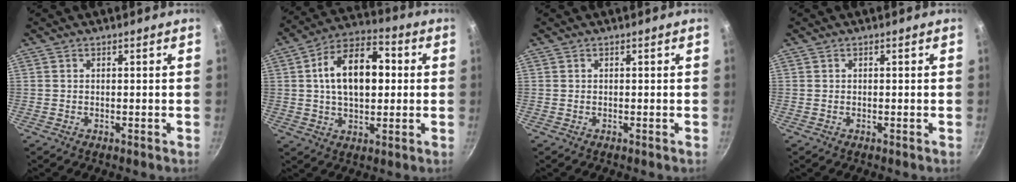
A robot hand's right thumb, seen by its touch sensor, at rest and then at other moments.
{"total": 15.5, "force": [1.9, 9.3, 12.3], "torque": [-0.168, 0.023, 0.020]}
{"total": 0.0}
{"total": 0.0}